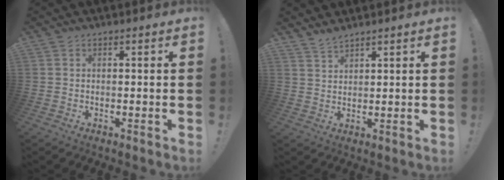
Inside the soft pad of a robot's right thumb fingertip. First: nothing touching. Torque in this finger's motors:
{"motor_torque": [0.17, -0.13, -0.04, 0.27, 0.00]}